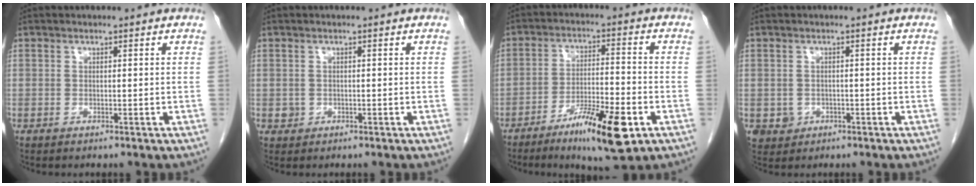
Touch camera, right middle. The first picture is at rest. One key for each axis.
{"total": 1.0, "fx": -0.2, "fy": 1.0, "fz": 0.1, "tx": -0.001, "ty": 0.003, "tz": -0.001}
{"total": 11.6, "fx": -6.1, "fy": 1.5, "fz": 9.8, "tx": -0.164, "ty": -0.016, "tz": -0.098}
{"total": 2.6, "fx": -0.7, "fy": 2.4, "fz": 0.4, "tx": -0.005, "ty": 0.005, "tz": -0.004}